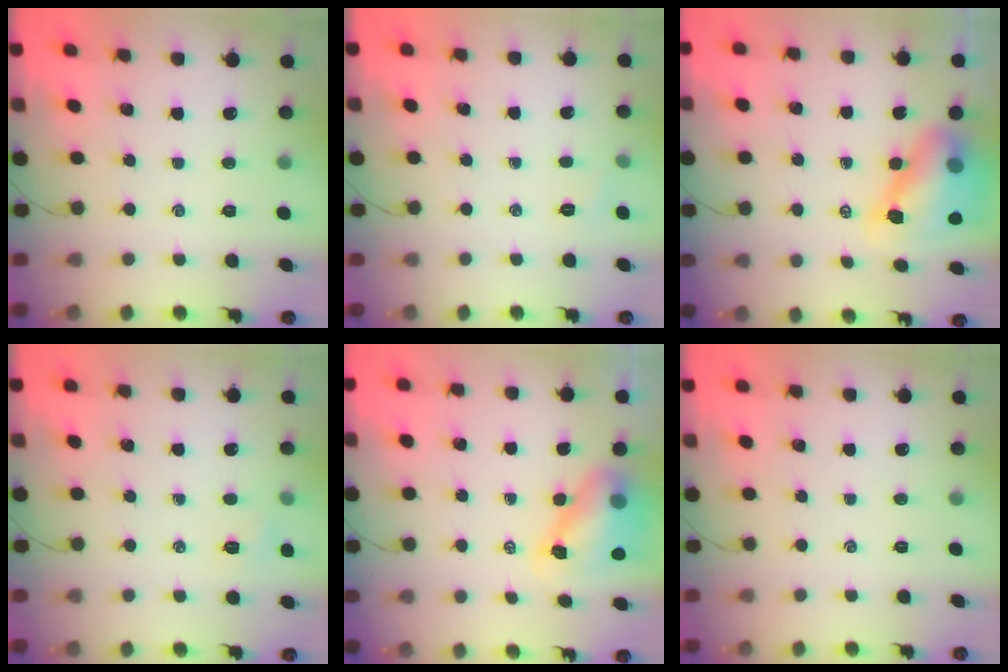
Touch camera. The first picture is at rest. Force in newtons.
{"total": 3.5, "press": 3.4, "slide": 0.9}
{"total": 11.3, "press": 10.9, "slide": 2.7}
{"total": 4.8, "press": 4.7, "slide": 0.9}
{"total": 8.2, "press": 8.0, "slide": 1.5}
{"total": 0.0}